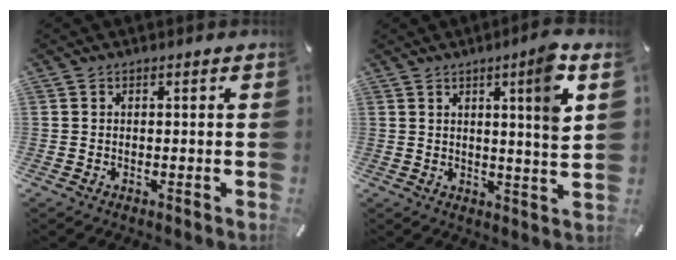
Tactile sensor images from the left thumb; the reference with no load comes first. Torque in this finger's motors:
{"motor_torque": [2.93, 2.08, 1.12, -0.05, 0.60]}